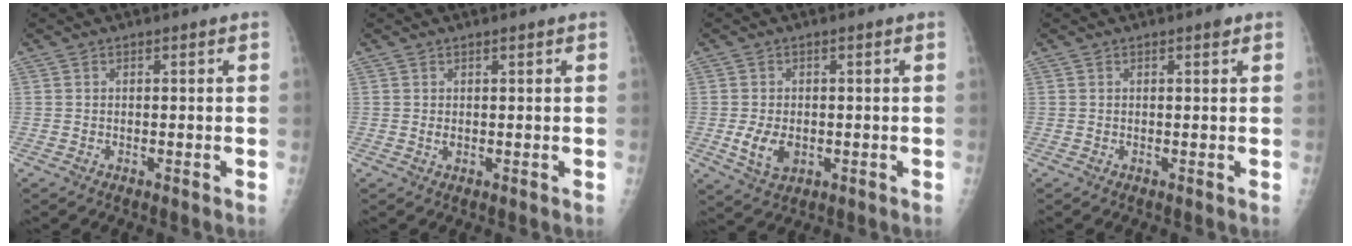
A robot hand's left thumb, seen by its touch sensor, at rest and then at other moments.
{"total": 1.2, "force": [0.6, 0.5, 1.0], "torque": [-0.014, -0.002, 0.013]}
{"total": 5.3, "force": [-0.9, 3.5, 3.9], "torque": [-0.068, -0.008, -0.009]}
{"total": 0.9, "force": [0.6, 0.2, 0.7], "torque": [-0.009, -0.002, 0.008]}